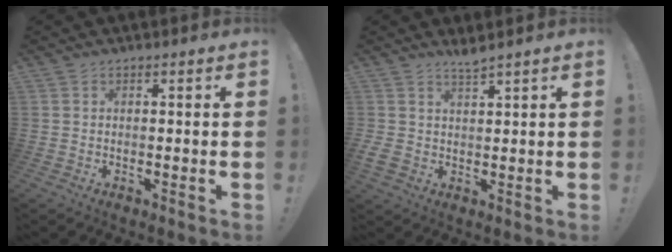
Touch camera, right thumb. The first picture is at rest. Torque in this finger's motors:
{"motor_torque": [0.33, 0.39, 0.25, 0.38, 0.07]}